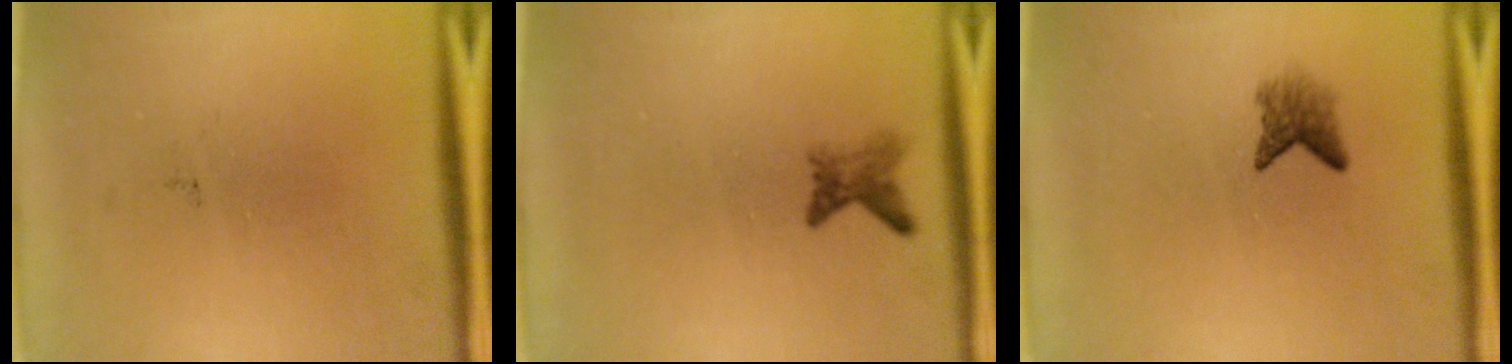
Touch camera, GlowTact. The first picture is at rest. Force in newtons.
{"total": 1.9}
{"total": 2.2}